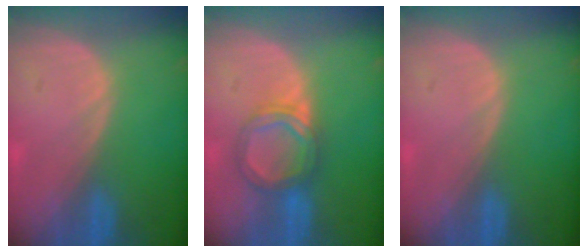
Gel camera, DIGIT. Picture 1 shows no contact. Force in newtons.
{"total": 5.4, "press": 5.3, "slide": 1.0}
{"total": 0.0}